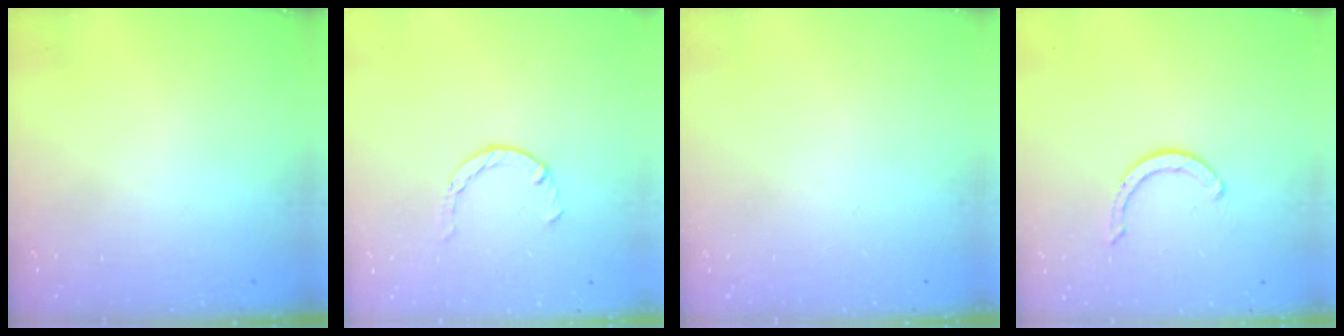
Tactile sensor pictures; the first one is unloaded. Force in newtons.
{"total": 2.1, "press": 2.1, "slide": 0.3}
{"total": 0.0}
{"total": 3.8, "press": 3.8, "slide": 0.3}